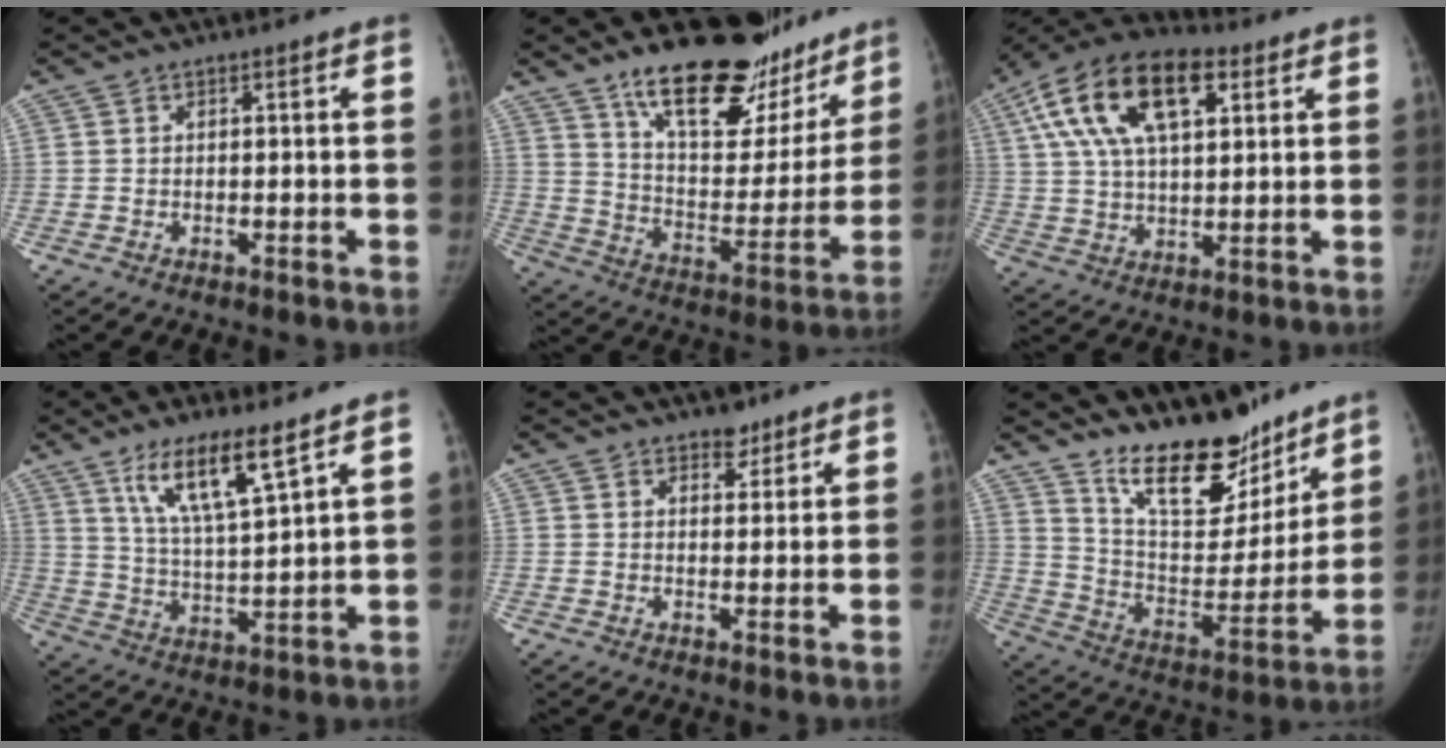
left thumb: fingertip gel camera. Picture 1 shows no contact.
{"total": 27.7, "force": [19.3, 12.1, 15.8], "torque": [-0.174, -0.083, 0.296]}
{"total": 19.9, "force": [7.9, 10.1, 15.3], "torque": [-0.267, 0.013, 0.135]}
{"total": 11.5, "force": [7.2, 2.1, 8.7], "torque": [-0.149, -0.041, 0.140]}
{"total": 3.3, "force": [2.5, 1.9, 1.0], "torque": [0.010, -0.016, 0.036]}
{"total": 20.4, "force": [15.7, 8.1, 10.2], "torque": [-0.098, -0.107, 0.259]}